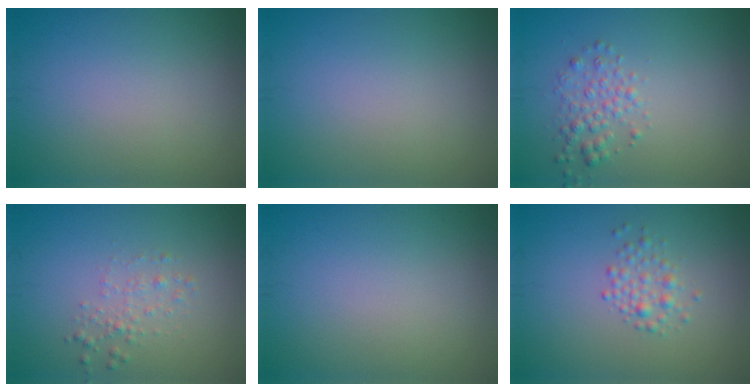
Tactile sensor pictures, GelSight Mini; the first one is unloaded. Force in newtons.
{"total": 0.0}
{"total": 2.0, "press": 2.0, "slide": 0.1}
{"total": 1.4, "press": 1.4, "slide": 0.0}
{"total": 0.0}
{"total": 1.7, "press": 1.7, "slide": 0.0}